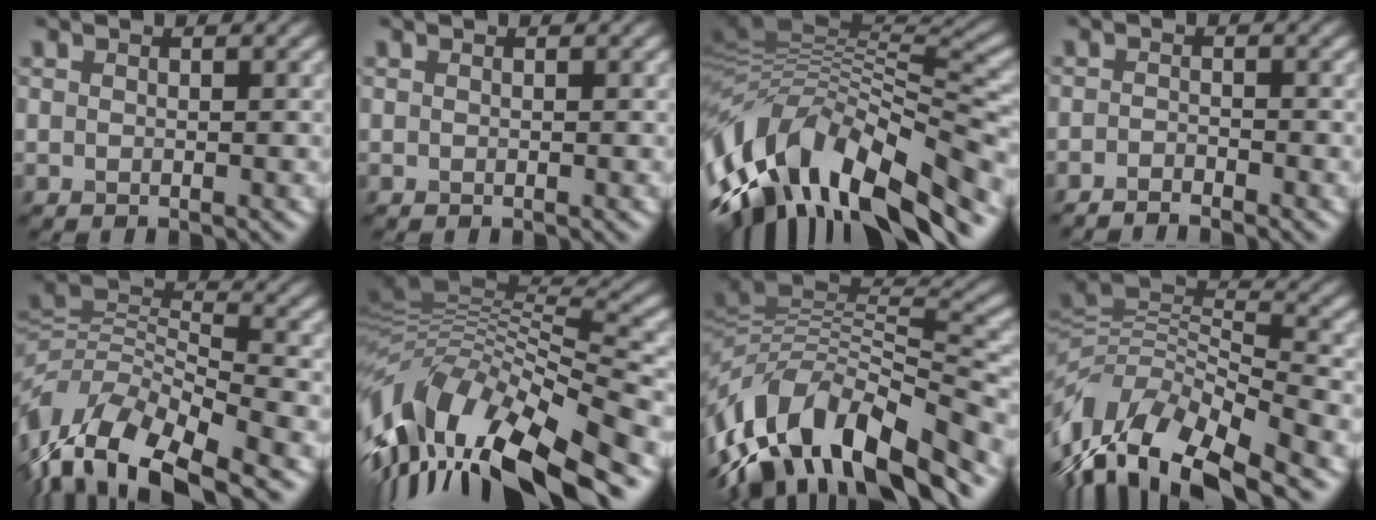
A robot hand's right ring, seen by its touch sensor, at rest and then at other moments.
{"total": 0.0}
{"total": 14.9, "force": [-6.7, 6.7, 11.5], "torque": [-0.204, 0.012, -0.116]}
{"total": 1.6, "force": [-1.5, 0.2, 0.5], "torque": [-0.005, -0.002, -0.031]}
{"total": 11.7, "force": [-6.5, 5.6, 8.0], "torque": [-0.156, 0.010, -0.124]}
{"total": 14.3, "force": [-6.5, 5.2, 11.6], "torque": [-0.227, 0.013, -0.114]}
{"total": 13.2, "force": [-7.3, 5.6, 9.4], "torque": [-0.176, 0.029, -0.132]}
{"total": 12.9, "force": [-6.8, 5.9, 9.3], "torque": [-0.194, 0.008, -0.119]}